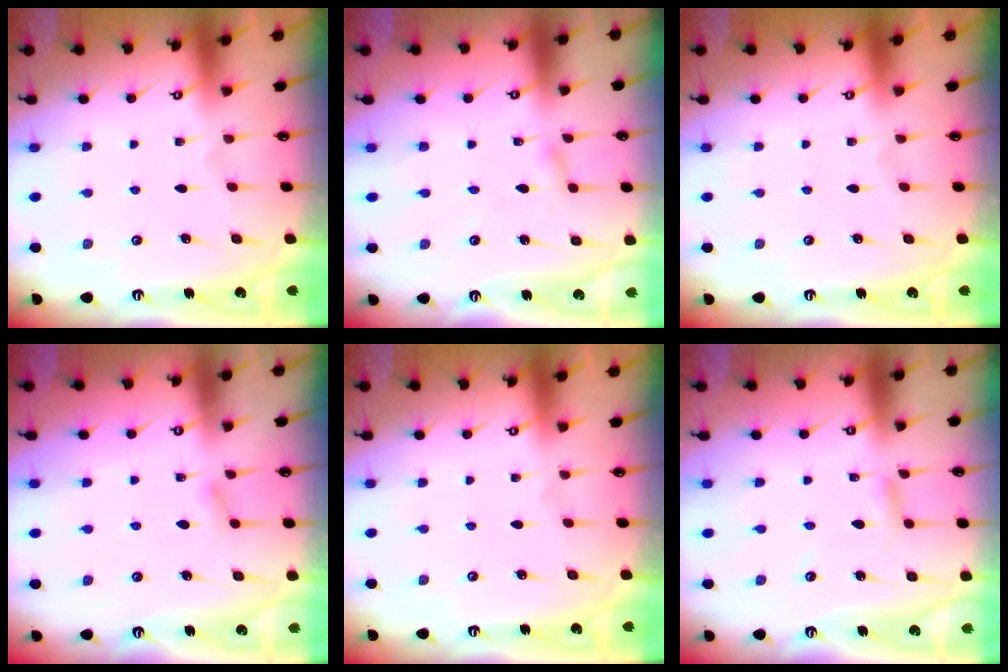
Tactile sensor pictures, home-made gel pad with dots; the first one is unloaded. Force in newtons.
{"total": 1.8, "press": 1.8, "slide": 0.2}
{"total": 0.0}
{"total": 4.3, "press": 4.2, "slide": 0.6}
{"total": 0.0}
{"total": 3.5, "press": 3.5, "slide": 0.4}